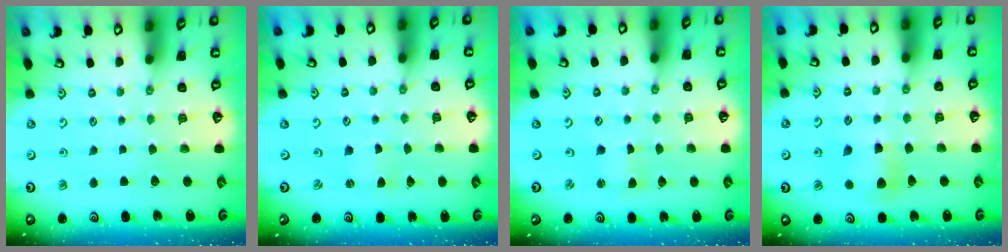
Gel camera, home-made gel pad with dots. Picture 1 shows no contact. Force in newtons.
{"total": 0.5, "press": 0.5, "slide": 0.1}
{"total": 0.9, "press": 0.9, "slide": 0.1}
{"total": 5.7, "press": 5.7, "slide": 0.6}